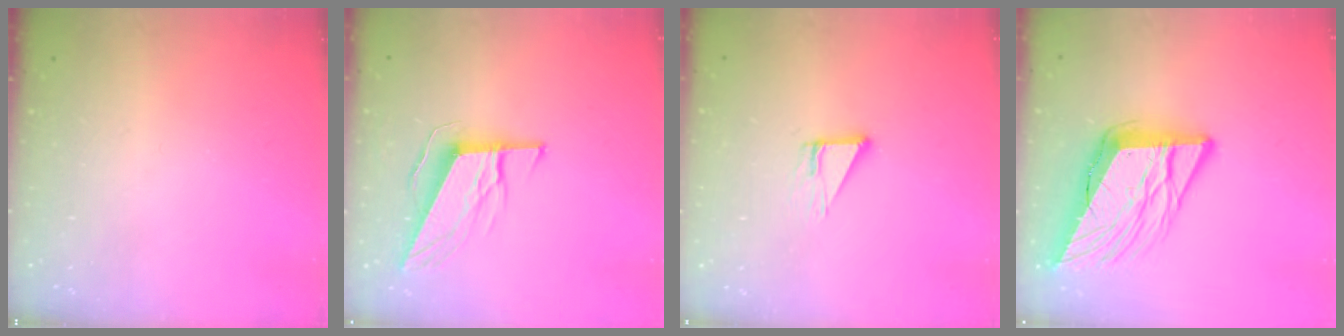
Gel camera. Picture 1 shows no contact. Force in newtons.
{"total": 10.3, "press": 10.0, "slide": 2.8}
{"total": 3.8, "press": 3.8, "slide": 0.4}
{"total": 15.3, "press": 15.1, "slide": 2.7}